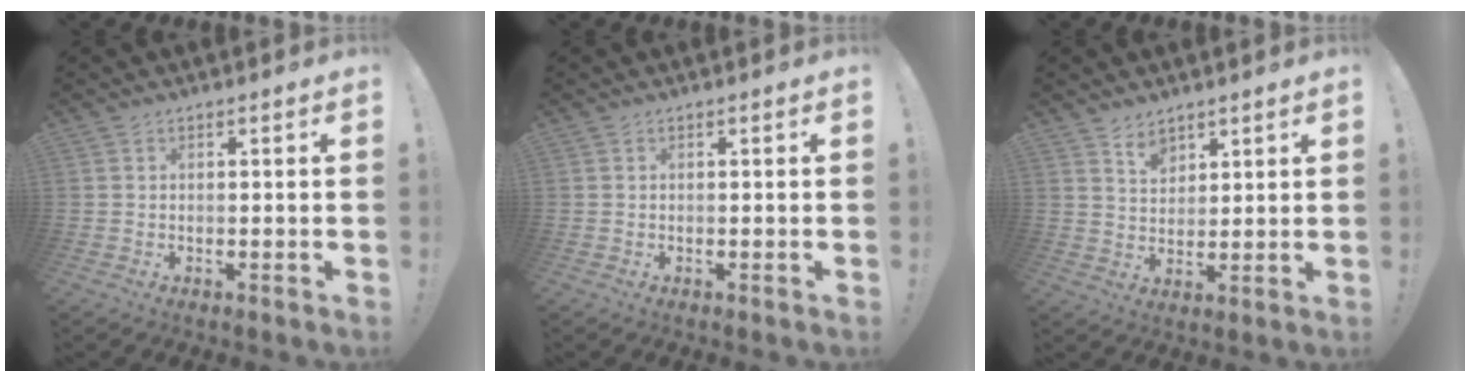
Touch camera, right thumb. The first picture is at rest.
{"total": 0.0}
{"total": 5.4, "force": [4.2, 3.1, 1.5], "torque": [-0.030, -0.023, 0.080]}